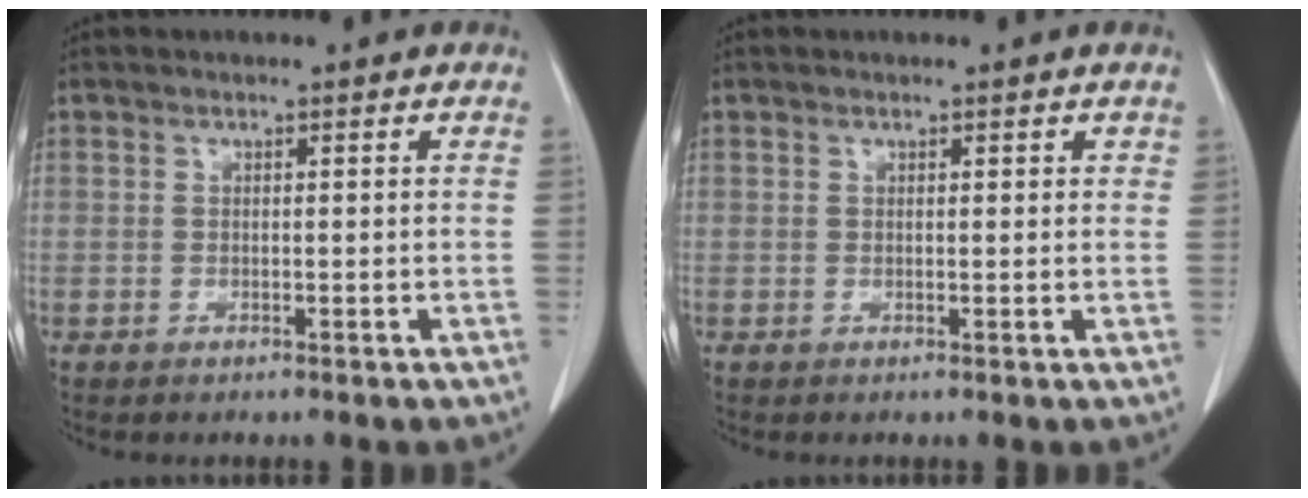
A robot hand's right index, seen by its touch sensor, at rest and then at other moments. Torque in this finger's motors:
{"motor_torque": [0.00, 0.01, -0.01, -0.01]}